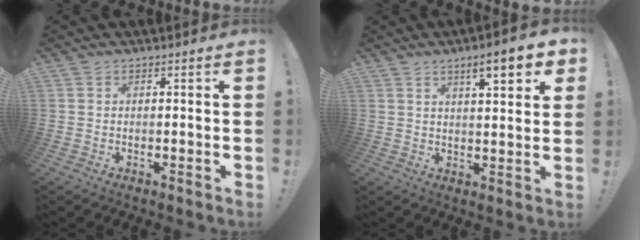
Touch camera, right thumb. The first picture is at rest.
{"total": 9.2, "force": [4.9, 1.9, 7.6], "torque": [-0.092, -0.026, 0.073]}